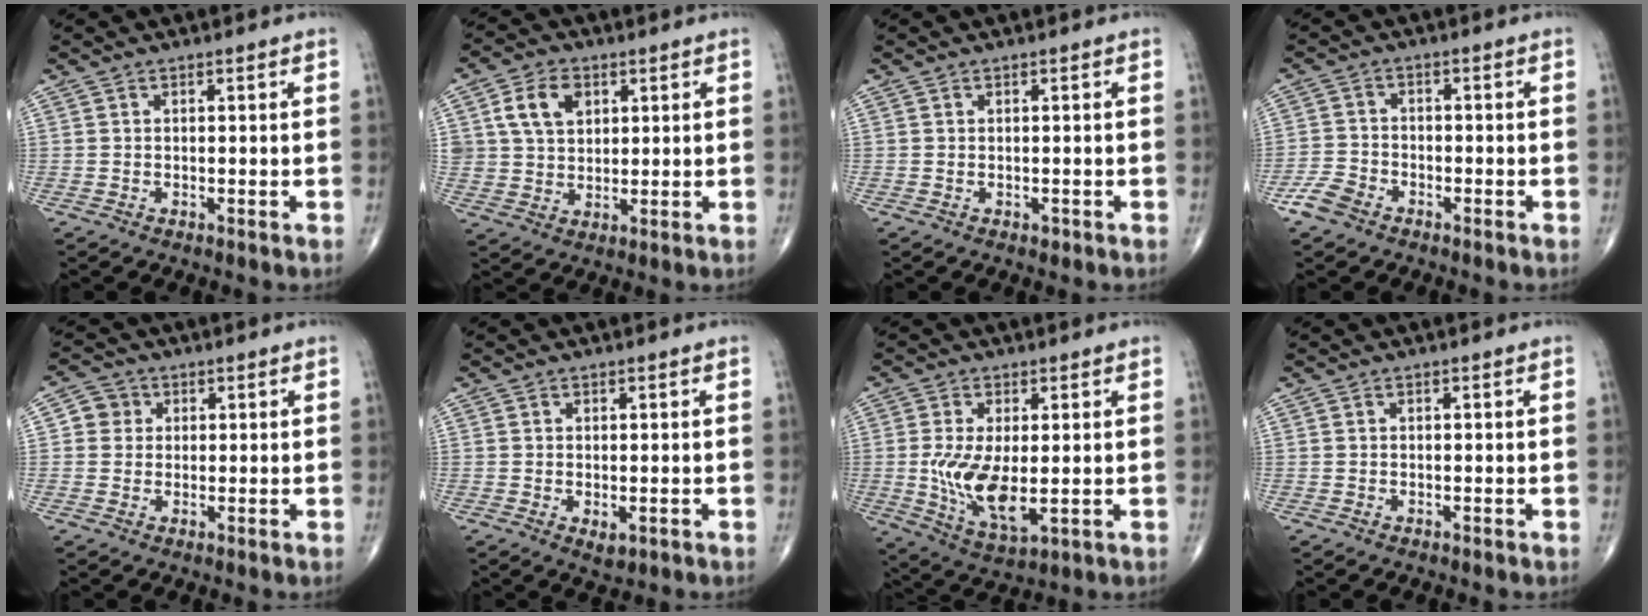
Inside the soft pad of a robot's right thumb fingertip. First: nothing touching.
{"total": 8.5, "force": [3.0, 6.1, 5.1], "torque": [-0.074, -0.006, 0.057]}
{"total": 0.6, "force": [-0.2, 0.4, 0.4], "torque": [-0.007, -0.001, -0.001]}
{"total": 4.6, "force": [-3.2, 2.8, 2.0], "torque": [-0.043, 0.012, -0.063]}
{"total": 3.8, "force": [0.7, 3.6, 0.9], "torque": [0.010, 0.003, 0.006]}
{"total": 1.6, "force": [-0.3, 0.8, 1.4], "torque": [-0.021, -0.005, -0.001]}
{"total": 10.9, "force": [-0.5, 4.9, 9.8], "torque": [-0.189, -0.026, 0.003]}
{"total": 0.0}